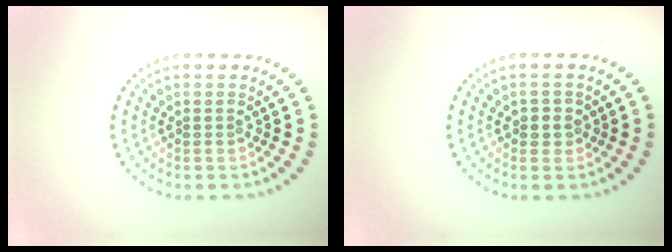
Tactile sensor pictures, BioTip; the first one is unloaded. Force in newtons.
{"total": 1.3, "press": 1.1, "slide": 0.6}